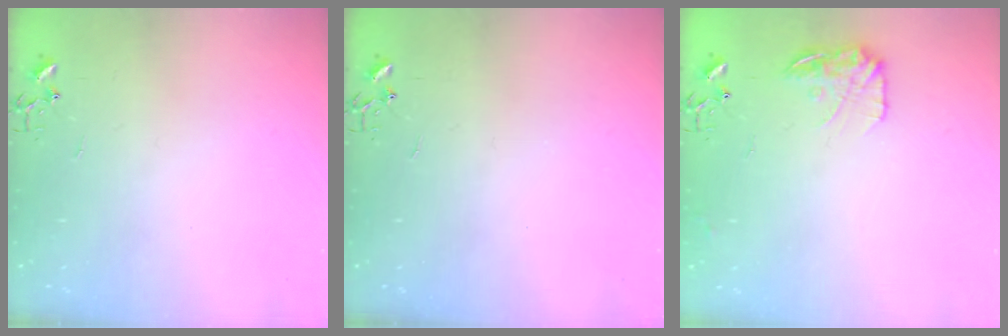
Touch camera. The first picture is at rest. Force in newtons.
{"total": 0.0}
{"total": 12.1, "press": 12.1, "slide": 0.5}